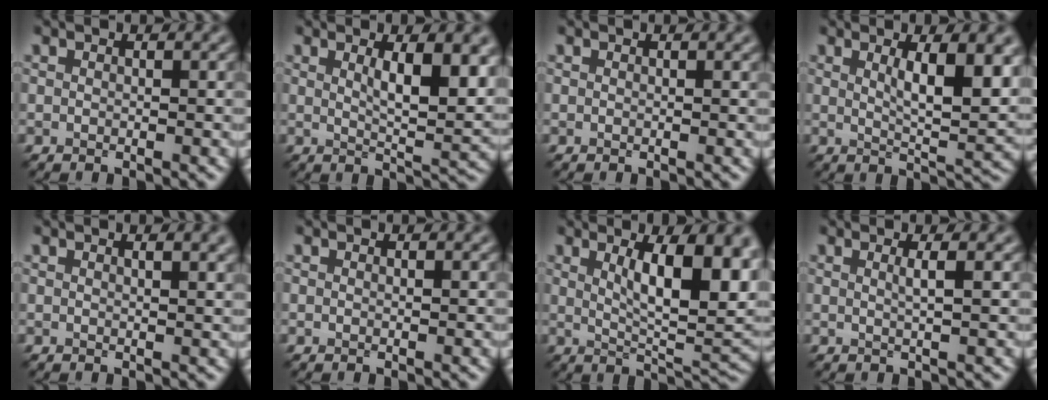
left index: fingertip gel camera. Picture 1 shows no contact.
{"total": 6.7, "force": [1.9, 1.8, 6.1], "torque": [-0.089, -0.009, 0.035]}
{"total": 0.6, "force": [0.3, 0.1, 0.5], "torque": [-0.004, 0.004, 0.004]}
{"total": 7.0, "force": [2.0, 1.9, 6.5], "torque": [-0.092, -0.009, 0.035]}
{"total": 2.7, "force": [1.5, 0.9, 2.0], "torque": [-0.014, 0.002, 0.015]}
{"total": 0.0}
{"total": 10.4, "force": [2.7, 3.3, 9.5], "torque": [-0.129, -0.006, 0.047]}
{"total": 1.5, "force": [0.4, 0.4, 1.4], "torque": [-0.018, 0.002, 0.001]}